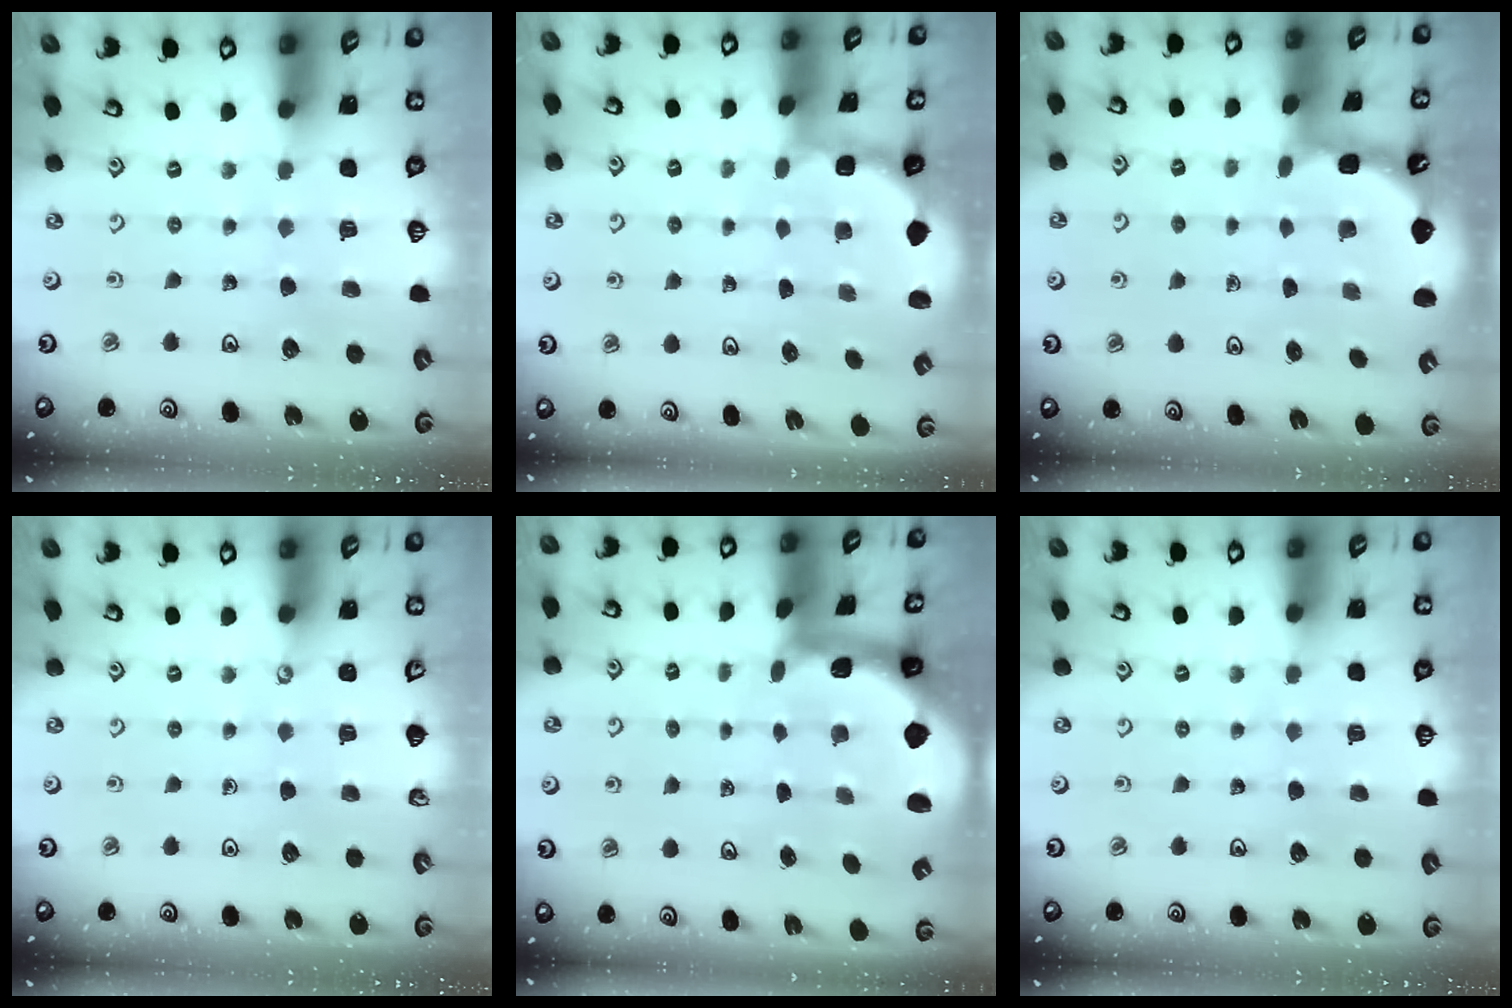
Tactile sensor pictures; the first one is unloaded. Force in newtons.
{"total": 1.8, "press": 1.6, "slide": 0.7}
{"total": 1.9, "press": 1.9, "slide": 0.2}
{"total": 0.0}
{"total": 1.7, "press": 1.7, "slide": 0.4}
{"total": 0.0}